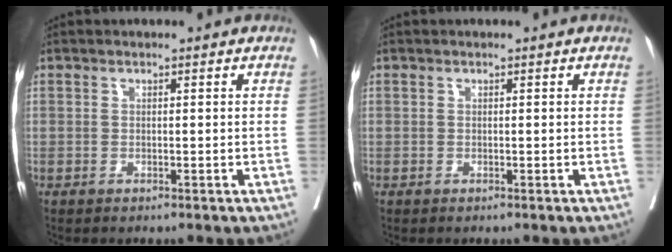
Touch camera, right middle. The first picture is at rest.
{"total": 0.0}